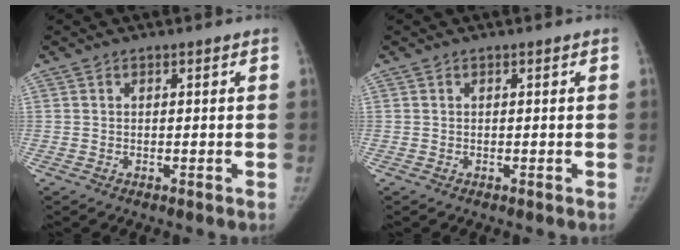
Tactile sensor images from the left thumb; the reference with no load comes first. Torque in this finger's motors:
{"motor_torque": [0.40, -0.06, 0.19, 0.04, 0.06]}